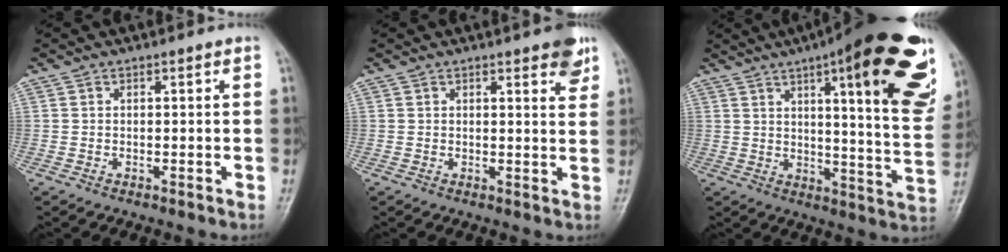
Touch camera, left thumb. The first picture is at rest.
{"total": 5.8, "force": [3.7, 1.7, 4.2], "torque": [-0.037, -0.015, 0.042]}
{"total": 28.9, "force": [14.8, 6.9, 23.9], "torque": [-0.264, -0.037, 0.200]}